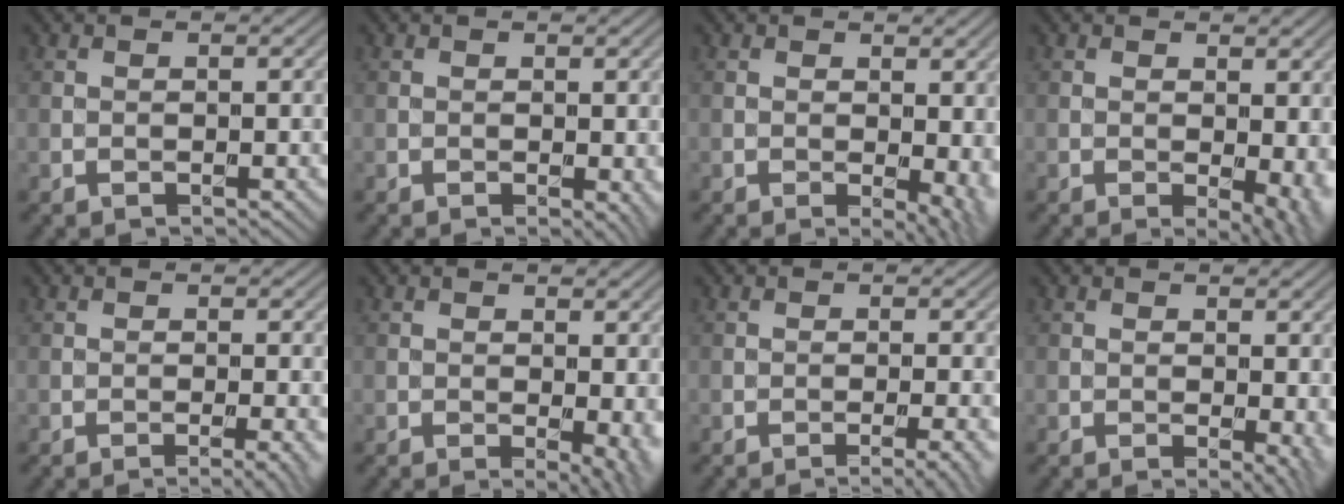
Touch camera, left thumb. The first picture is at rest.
{"total": 1.5, "force": [-0.2, 0.7, 1.3], "torque": [-0.013, -0.008, -0.001]}
{"total": 5.1, "force": [-0.2, 2.3, 4.6], "torque": [-0.058, -0.008, 0.003]}
{"total": 5.1, "force": [-0.1, 2.1, 4.6], "torque": [-0.058, -0.008, 0.004]}
{"total": 2.7, "force": [-1.1, 0.4, 2.4], "torque": [-0.029, 0.003, -0.022]}
{"total": 3.9, "force": [-0.4, 1.1, 3.7], "torque": [-0.044, -0.005, -0.004]}
{"total": 3.5, "force": [-1.7, 0.6, 3.0], "torque": [-0.034, 0.005, -0.031]}
{"total": 3.1, "force": [-0.2, 1.2, 2.8], "torque": [-0.035, -0.006, -0.004]}